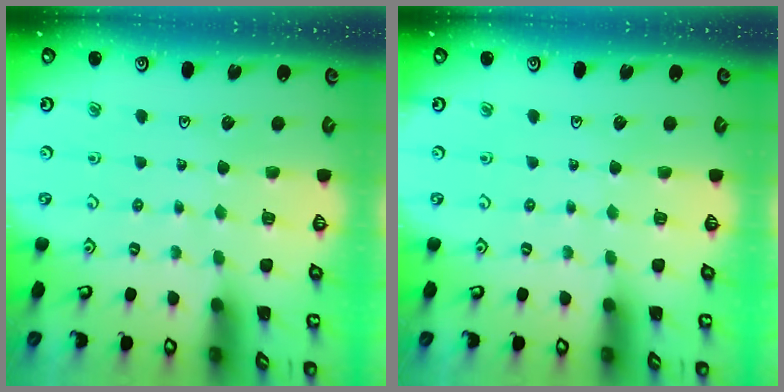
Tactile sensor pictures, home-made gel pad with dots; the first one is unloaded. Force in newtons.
{"total": 0.0}